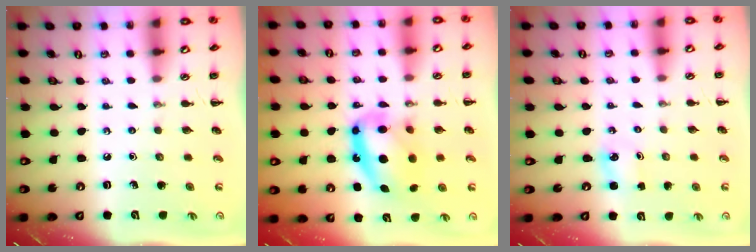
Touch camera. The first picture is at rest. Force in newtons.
{"total": 12.5, "press": 12.1, "slide": 3.1}
{"total": 1.5, "press": 1.5, "slide": 0.3}